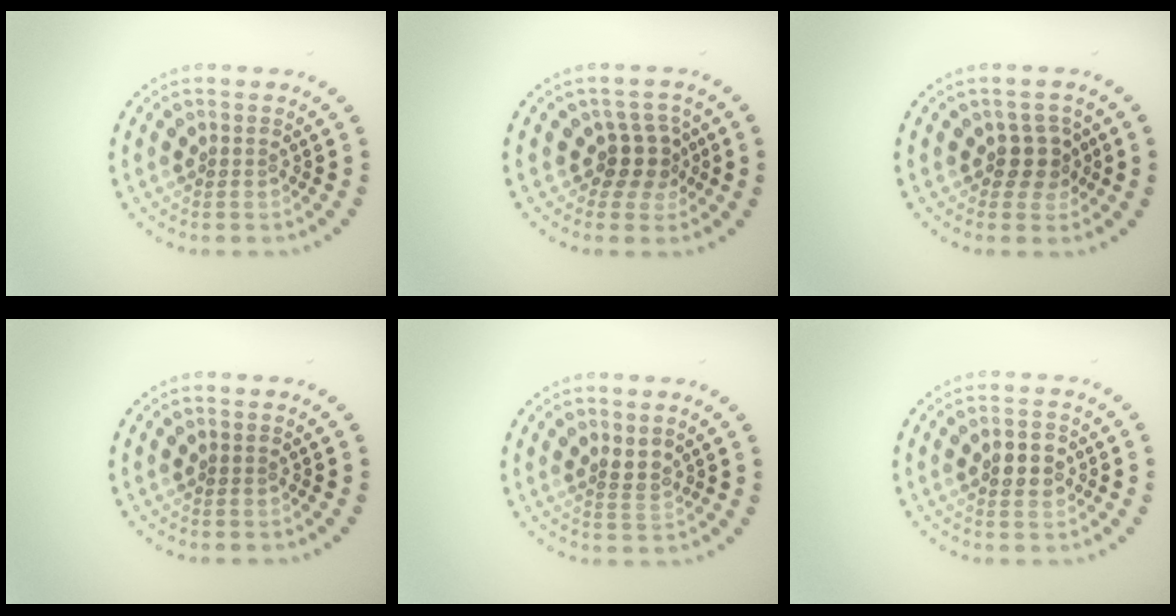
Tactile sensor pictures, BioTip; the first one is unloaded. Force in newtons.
{"total": 2.7, "press": 2.1, "slide": 1.7}
{"total": 2.3, "press": 2.0, "slide": 0.9}
{"total": 0.0}
{"total": 1.7, "press": 1.3, "slide": 1.1}
{"total": 2.5, "press": 2.5, "slide": 0.1}